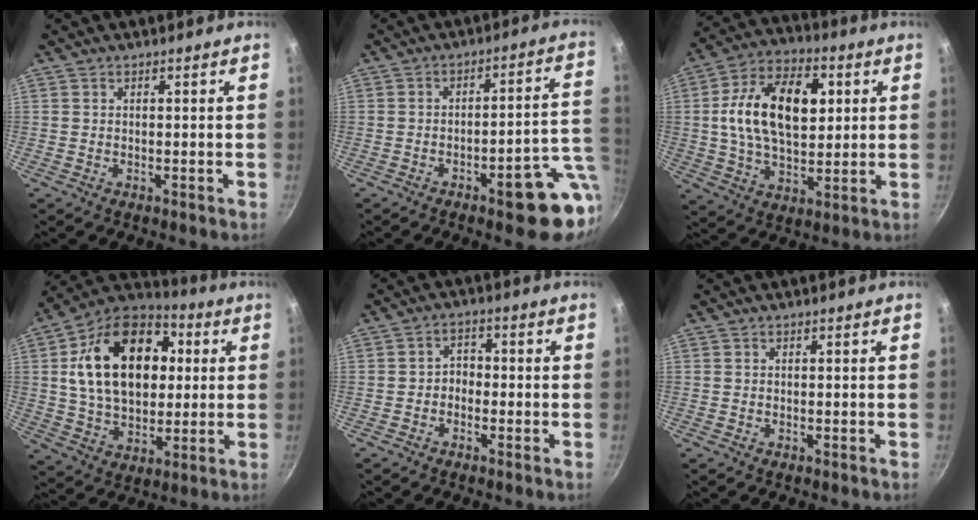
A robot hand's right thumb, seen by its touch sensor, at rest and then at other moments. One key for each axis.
{"total": 13.0, "fx": -4.2, "fy": 4.0, "fz": 11.6, "tx": -0.108, "ty": 0.028, "tz": -0.052}
{"total": 18.9, "fx": 3.5, "fy": 11.5, "fz": 14.6, "tx": -0.227, "ty": 0.007, "tz": 0.049}
{"total": 24.3, "fx": 4.4, "fy": 16.3, "fz": 17.5, "tx": -0.269, "ty": 0.018, "tz": 0.064}
{"total": 3.0, "fx": -1.1, "fy": 2.3, "fz": 1.5, "tx": -0.007, "ty": 0.019, "tz": -0.026}
{"total": 0.0}